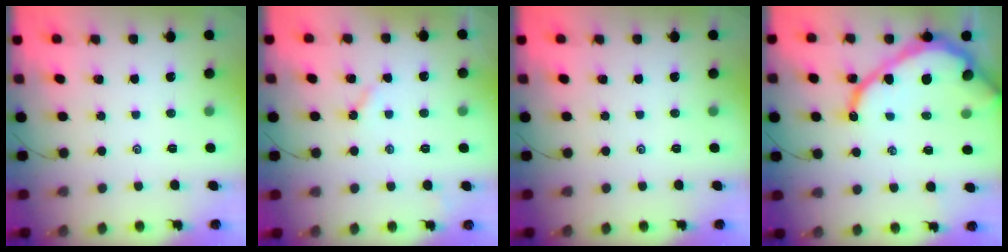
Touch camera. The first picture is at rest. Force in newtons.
{"total": 2.7, "press": 2.7, "slide": 0.3}
{"total": 0.0}
{"total": 16.2, "press": 16.2, "slide": 1.5}